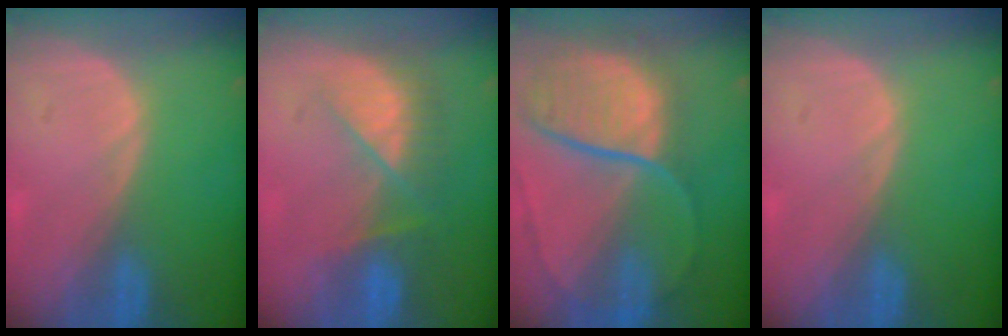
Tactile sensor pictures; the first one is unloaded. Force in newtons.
{"total": 7.8, "press": 7.1, "slide": 3.1}
{"total": 11.0, "press": 9.2, "slide": 6.1}
{"total": 0.0}